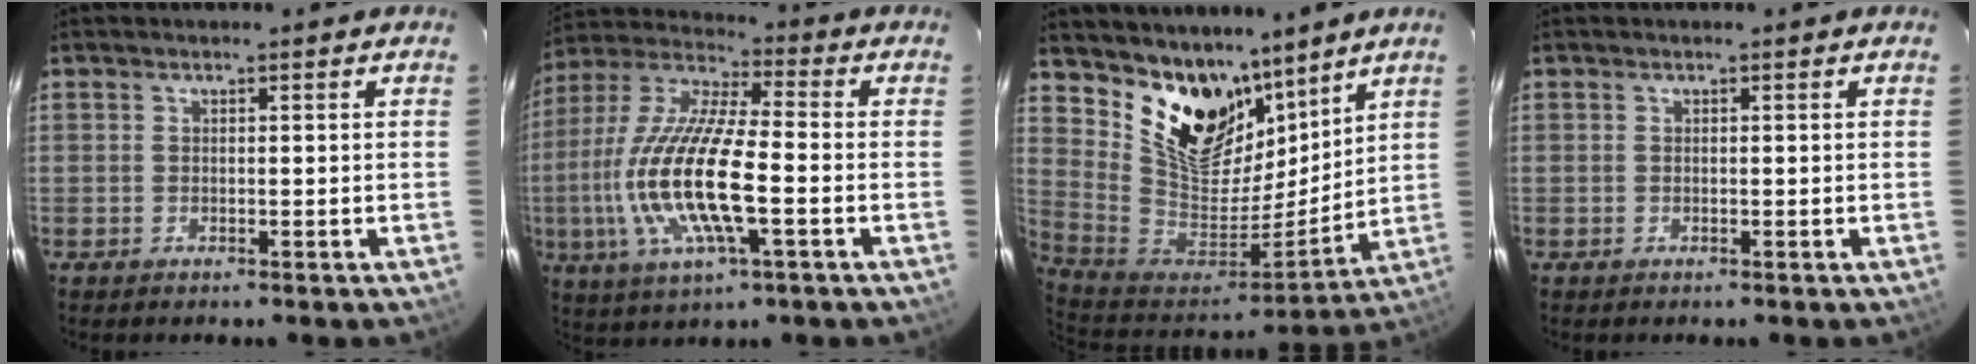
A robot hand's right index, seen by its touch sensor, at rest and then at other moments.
{"total": 19.3, "force": [-3.9, 5.1, 18.2], "torque": [-0.374, -0.011, -0.079]}
{"total": 17.3, "force": [12.3, 9.5, 7.7], "torque": [-0.163, -0.015, 0.238]}
{"total": 0.0}